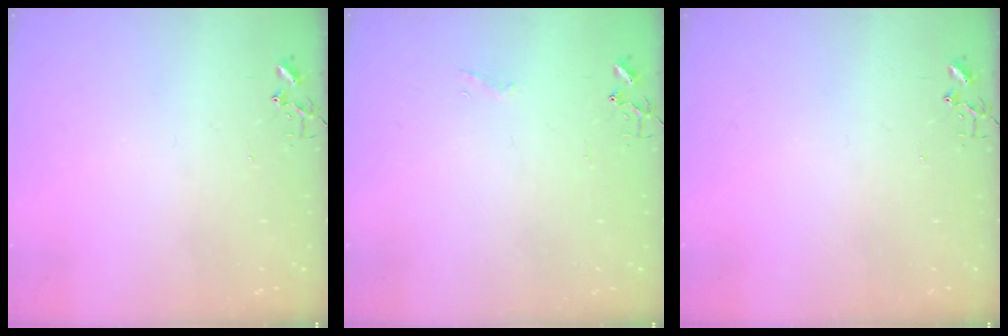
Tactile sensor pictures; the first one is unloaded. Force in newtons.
{"total": 4.2, "press": 4.2, "slide": 0.3}
{"total": 0.0}